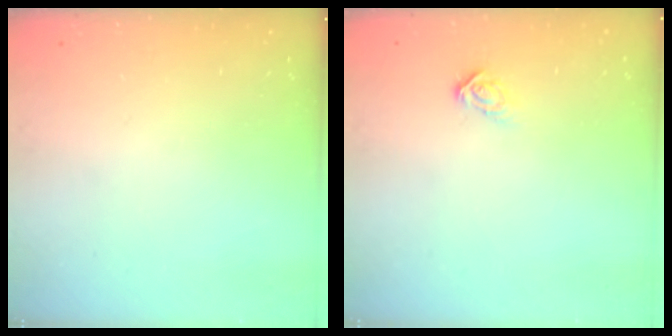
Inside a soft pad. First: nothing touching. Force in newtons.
{"total": 5.0, "press": 5.0, "slide": 0.2}